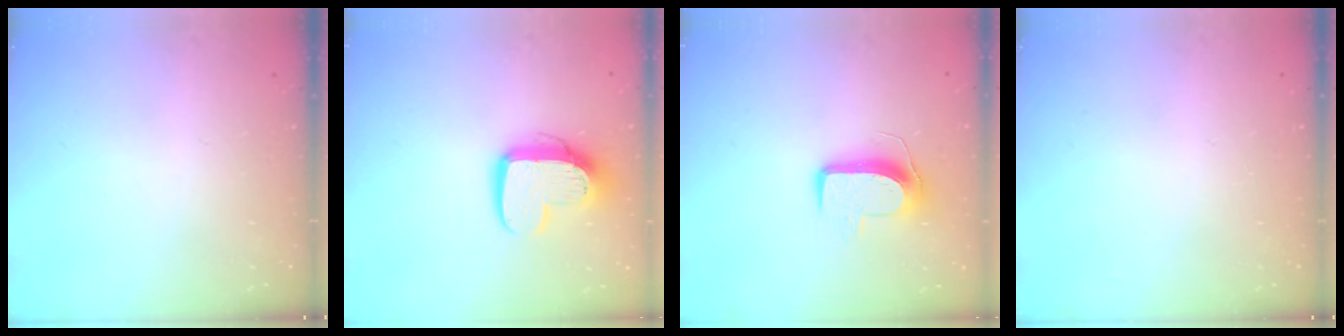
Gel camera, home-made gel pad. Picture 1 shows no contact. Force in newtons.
{"total": 12.9, "press": 12.8, "slide": 1.1}
{"total": 9.6, "press": 9.6, "slide": 0.2}
{"total": 0.0}